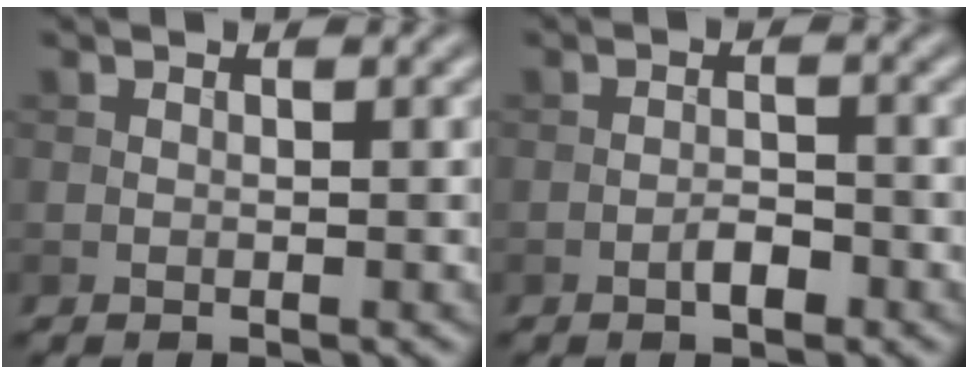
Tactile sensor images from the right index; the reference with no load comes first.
{"total": 1.8, "force": [-1.1, 0.7, 1.4], "torque": [-0.023, 0.003, -0.021]}